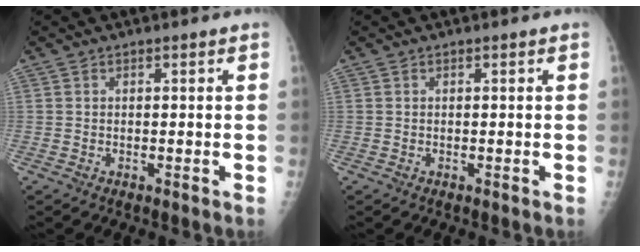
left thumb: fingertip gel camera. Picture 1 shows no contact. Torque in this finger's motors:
{"motor_torque": [0.00, 0.00, 0.00, 0.00, 0.00]}